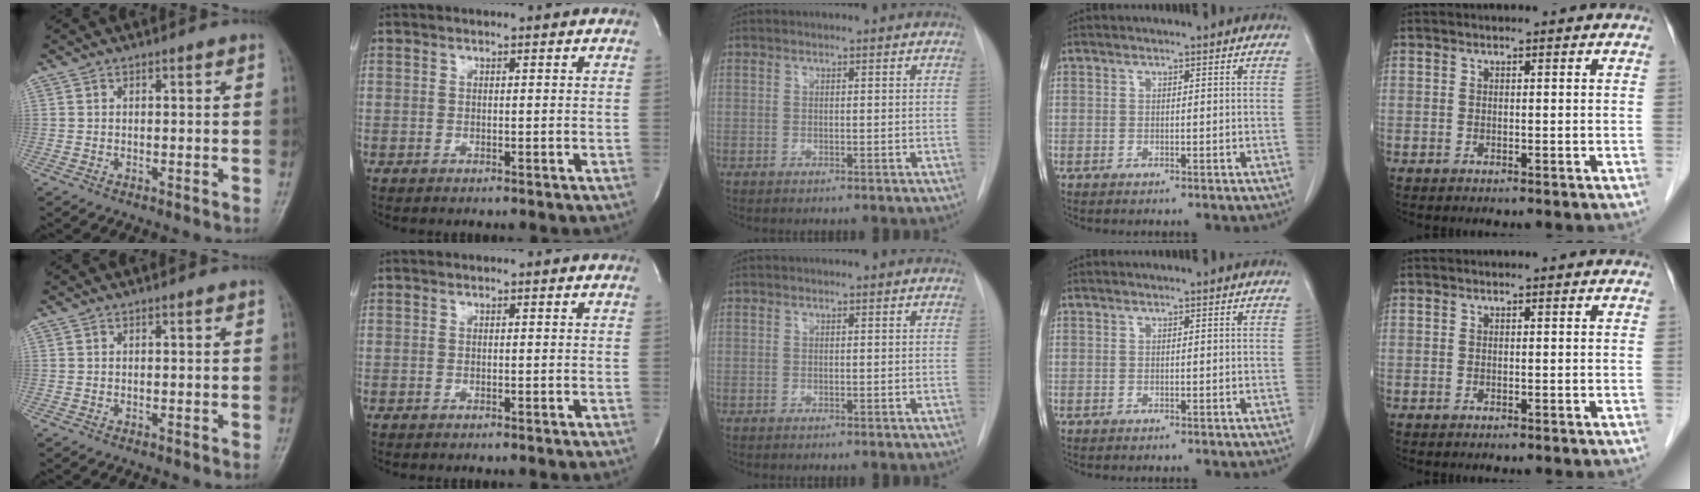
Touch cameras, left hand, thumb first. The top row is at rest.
{}